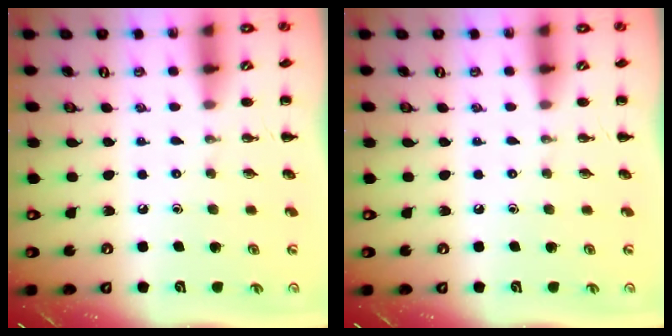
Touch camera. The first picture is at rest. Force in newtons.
{"total": 0.0}